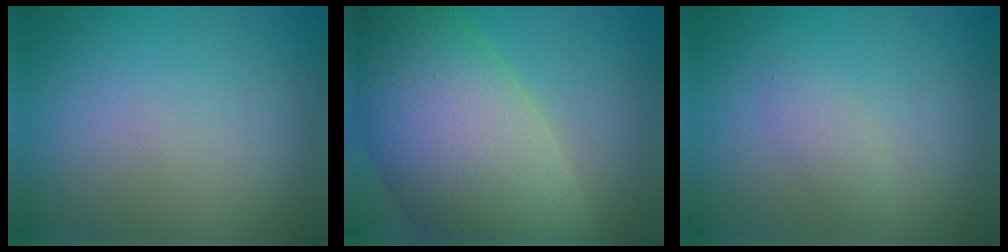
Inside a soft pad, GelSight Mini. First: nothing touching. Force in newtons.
{"total": 14.4, "press": 14.4, "slide": 0.8}
{"total": 1.2, "press": 1.2, "slide": 0.0}